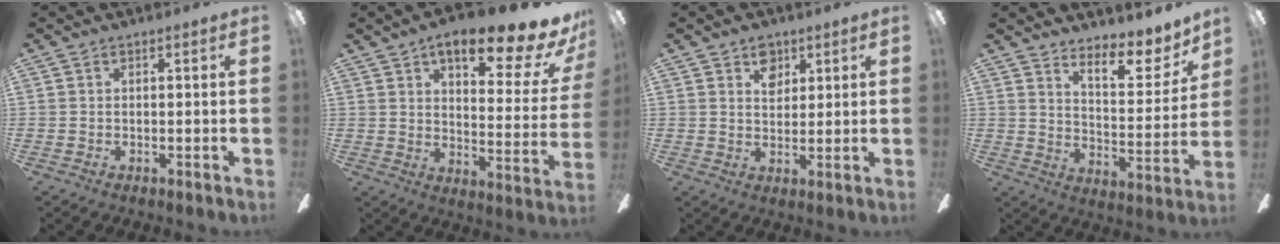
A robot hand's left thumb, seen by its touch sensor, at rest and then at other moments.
{"total": 17.9, "force": [12.1, 5.3, 12.1], "torque": [-0.172, -0.075, 0.190]}
{"total": 5.5, "force": [3.4, 3.6, 2.4], "torque": [-0.018, -0.011, 0.055]}
{"total": 10.5, "force": [8.7, 3.2, 4.9], "torque": [-0.058, -0.075, 0.151]}